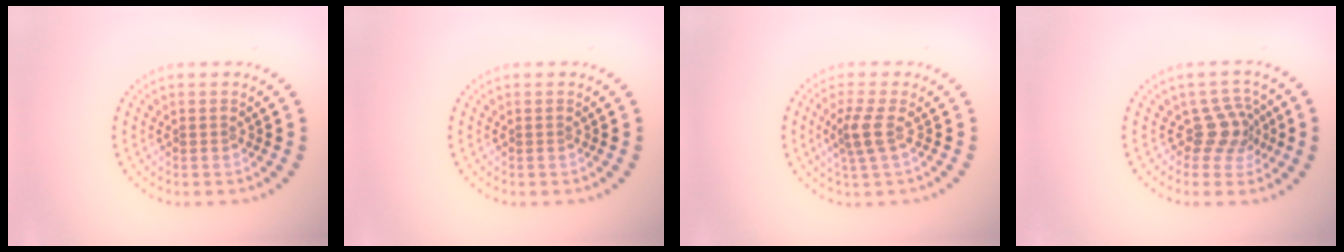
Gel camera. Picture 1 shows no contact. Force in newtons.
{"total": 0.0}
{"total": 2.4, "press": 1.9, "slide": 1.6}
{"total": 2.8, "press": 2.0, "slide": 2.0}